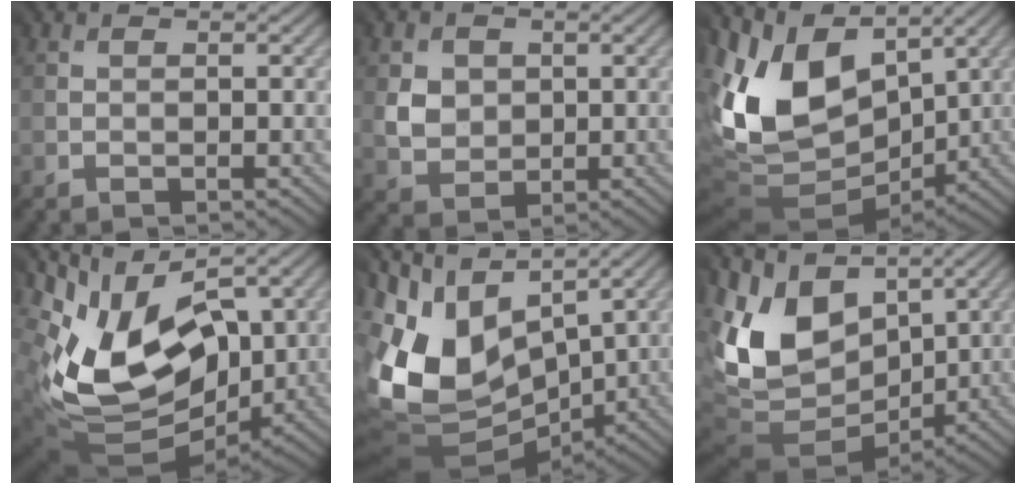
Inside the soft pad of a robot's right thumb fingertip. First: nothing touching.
{"total": 3.1, "force": [1.2, 2.8, -0.6], "torque": [-0.004, 0.001, 0.018]}
{"total": 13.0, "force": [4.0, 9.0, 8.5], "torque": [-0.204, 0.014, 0.079]}
{"total": 14.4, "force": [3.3, 9.7, 10.0], "torque": [-0.213, -0.008, 0.074]}
{"total": 12.9, "force": [3.2, 8.8, 8.9], "torque": [-0.232, 0.012, 0.059]}
{"total": 13.8, "force": [4.0, 10.6, 8.0], "torque": [-0.210, -0.001, 0.086]}